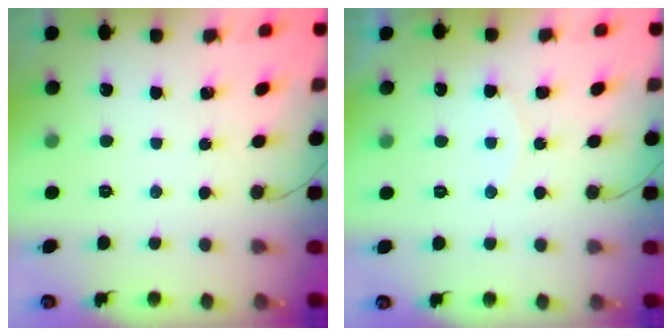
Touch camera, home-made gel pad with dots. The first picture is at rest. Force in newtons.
{"total": 5.1, "press": 5.1, "slide": 0.6}